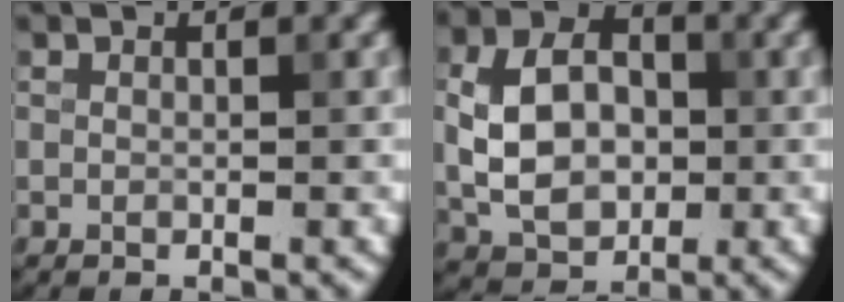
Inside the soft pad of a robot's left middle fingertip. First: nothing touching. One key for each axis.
{"total": 7.0, "fx": -0.4, "fy": 5.0, "fz": 4.9, "tx": -0.089, "ty": 0.008, "tz": -0.012}